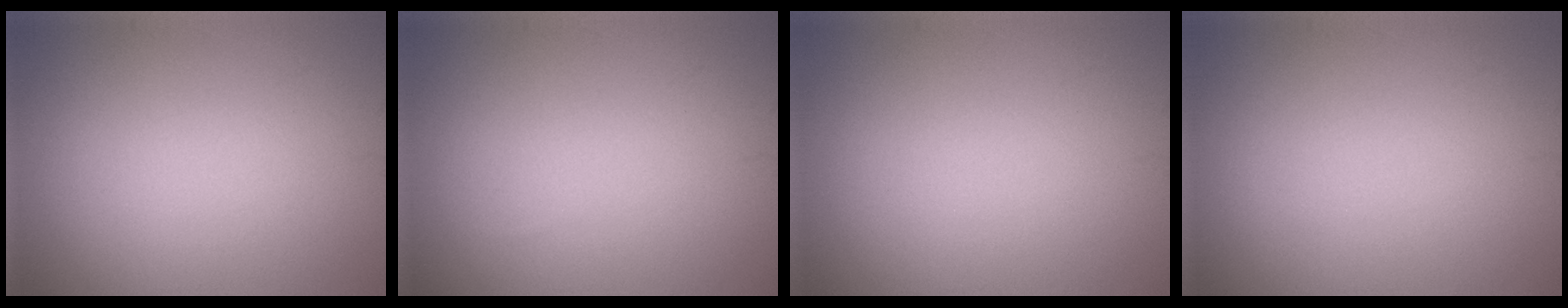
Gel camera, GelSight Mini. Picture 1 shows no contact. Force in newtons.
{"total": 0.0}
{"total": 0.0}
{"total": 0.0}